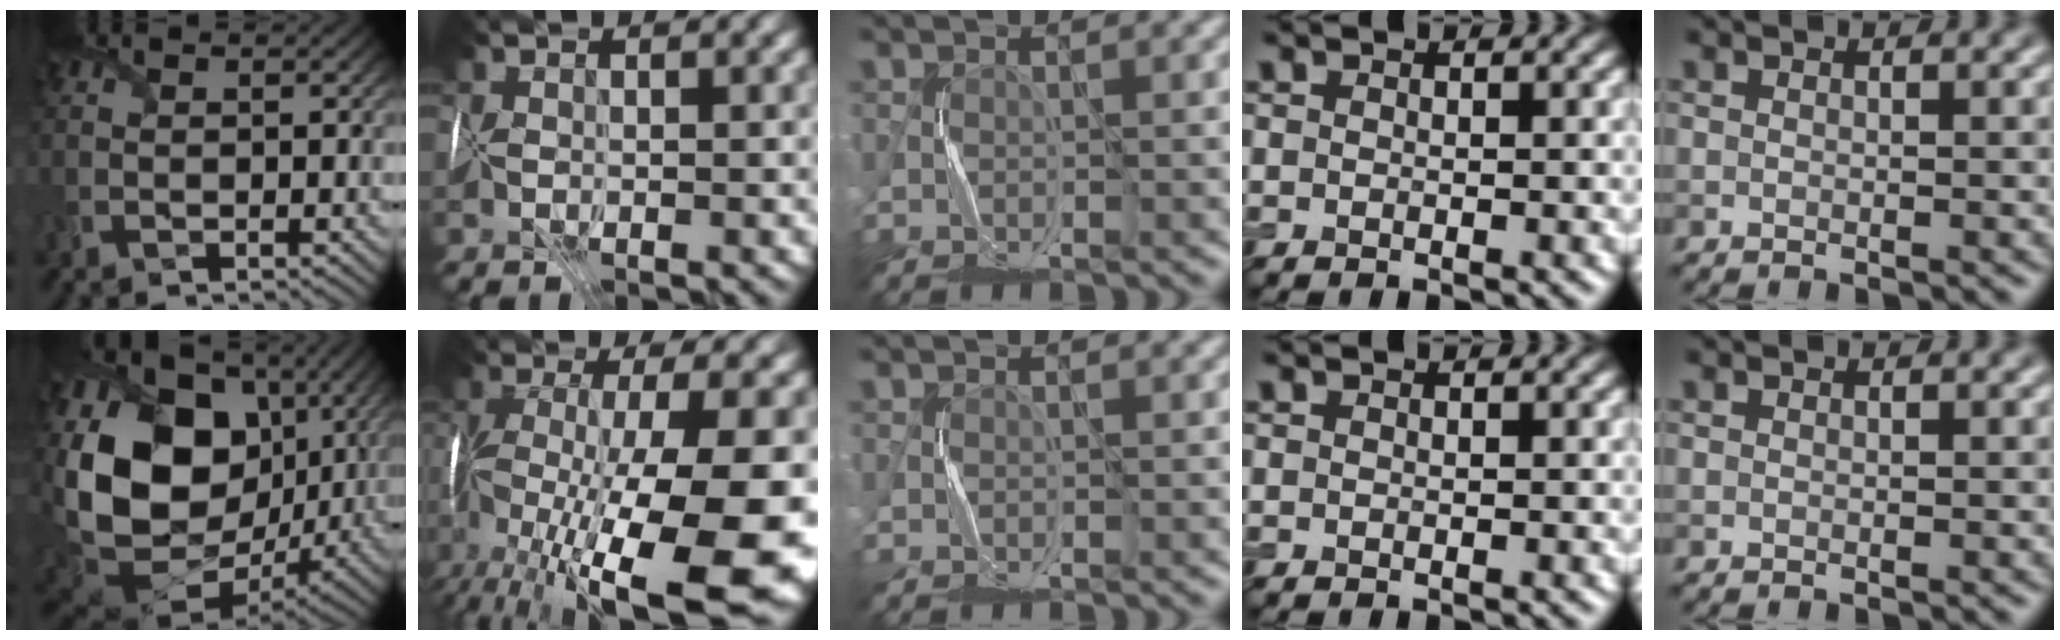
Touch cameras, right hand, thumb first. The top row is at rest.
{"thumb": {"total": 20.7, "force": [3.1, 15.7, 13.1], "torque": [-0.329, -0.015, 0.083]}, "index": {"total": 15.9, "force": [-5.9, 5.0, 13.9], "torque": [-0.242, -0.011, -0.088]}}